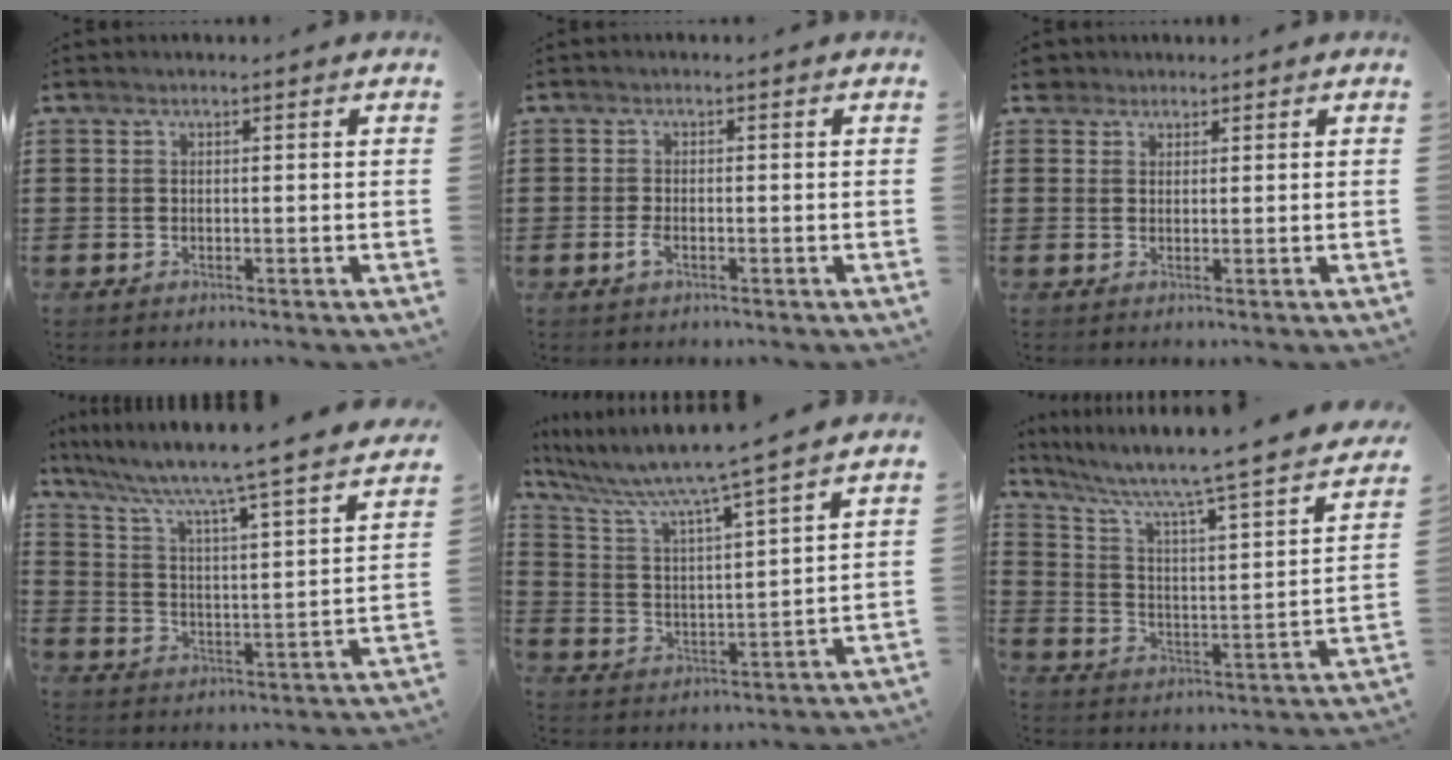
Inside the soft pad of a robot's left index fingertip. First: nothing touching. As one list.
[{"total": 1.8, "force": [-0.7, 0.7, 1.5], "torque": [-0.045, -0.006, -0.017]}, {"total": 2.3, "force": [1.8, 1.4, 0.3], "torque": [-0.006, 0.006, 0.033]}, {"total": 5.8, "force": [4.9, -0.8, 2.9], "torque": [-0.080, -0.056, 0.069]}, {"total": 6.7, "force": [5.8, -0.6, 3.3], "torque": [-0.093, -0.048, 0.089]}, {"total": 5.8, "force": [4.8, 0.1, 3.4], "torque": [-0.089, -0.052, 0.069]}]